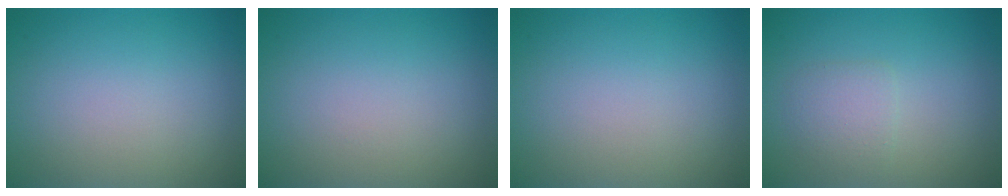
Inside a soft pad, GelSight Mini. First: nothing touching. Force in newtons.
{"total": 0.0}
{"total": 0.0}
{"total": 1.9, "press": 1.9, "slide": 0.1}